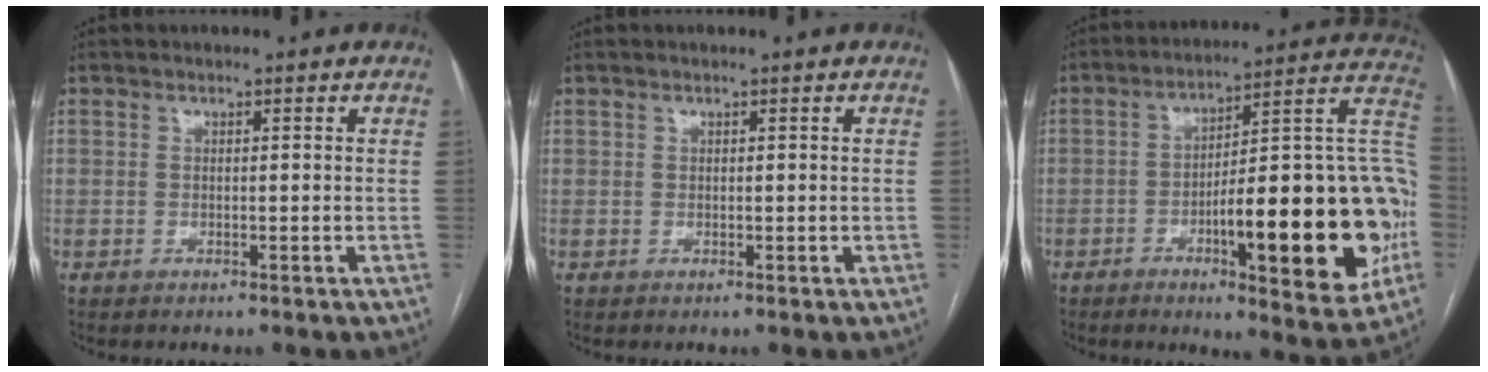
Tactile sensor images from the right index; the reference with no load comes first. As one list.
[{"total": 0.0}, {"total": 26.2, "force": [-6.2, 4.9, 25.0], "torque": [-0.295, 0.017, -0.079]}]